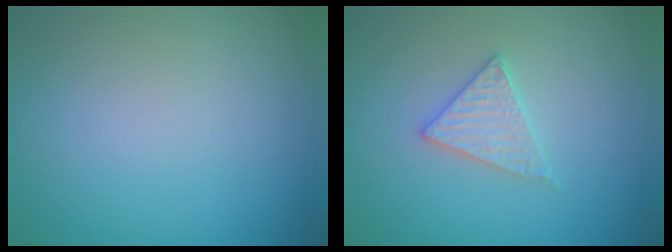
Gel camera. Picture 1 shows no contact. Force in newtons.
{"total": 2.4, "press": 2.4, "slide": 0.3}